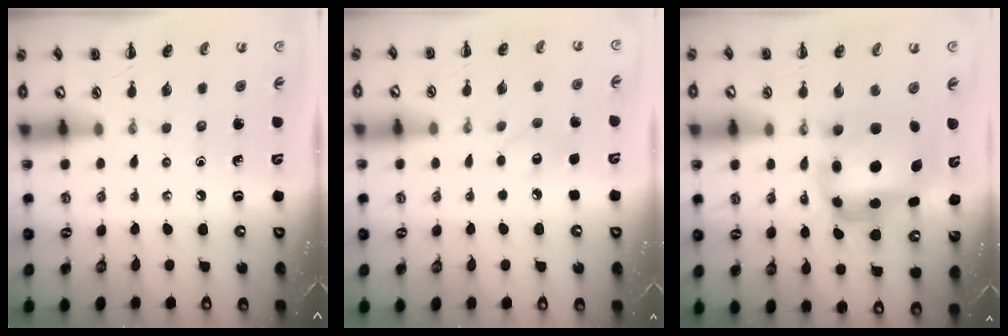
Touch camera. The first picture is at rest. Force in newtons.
{"total": 6.8, "press": 6.6, "slide": 1.7}
{"total": 7.1, "press": 6.9, "slide": 1.9}